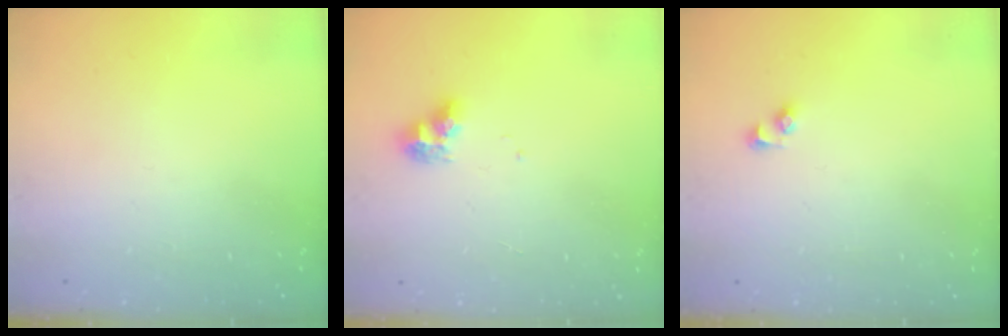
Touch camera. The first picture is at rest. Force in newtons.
{"total": 7.4, "press": 7.4, "slide": 0.5}
{"total": 2.3, "press": 2.3, "slide": 0.2}